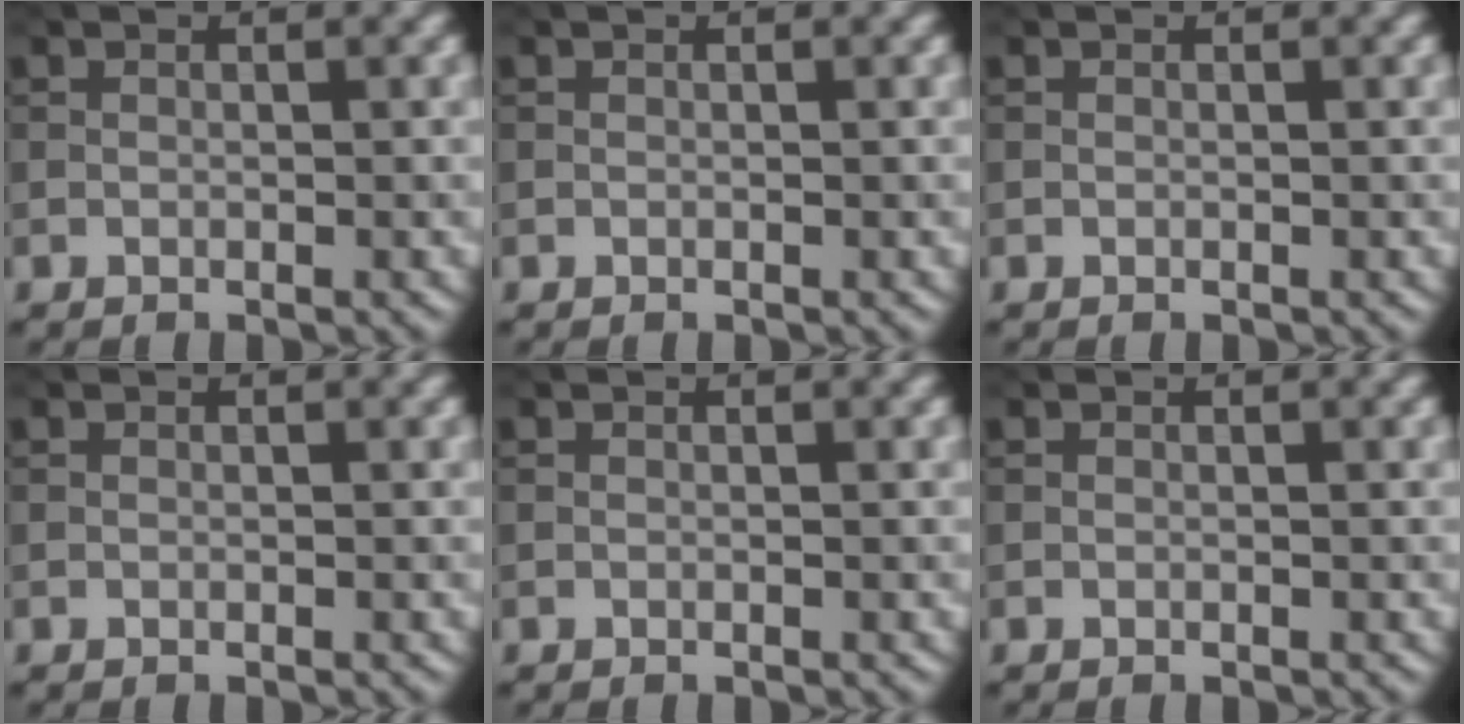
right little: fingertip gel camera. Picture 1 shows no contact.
{"total": 0.0}
{"total": 0.0}
{"total": 0.0}
{"total": 0.0}
{"total": 0.0}